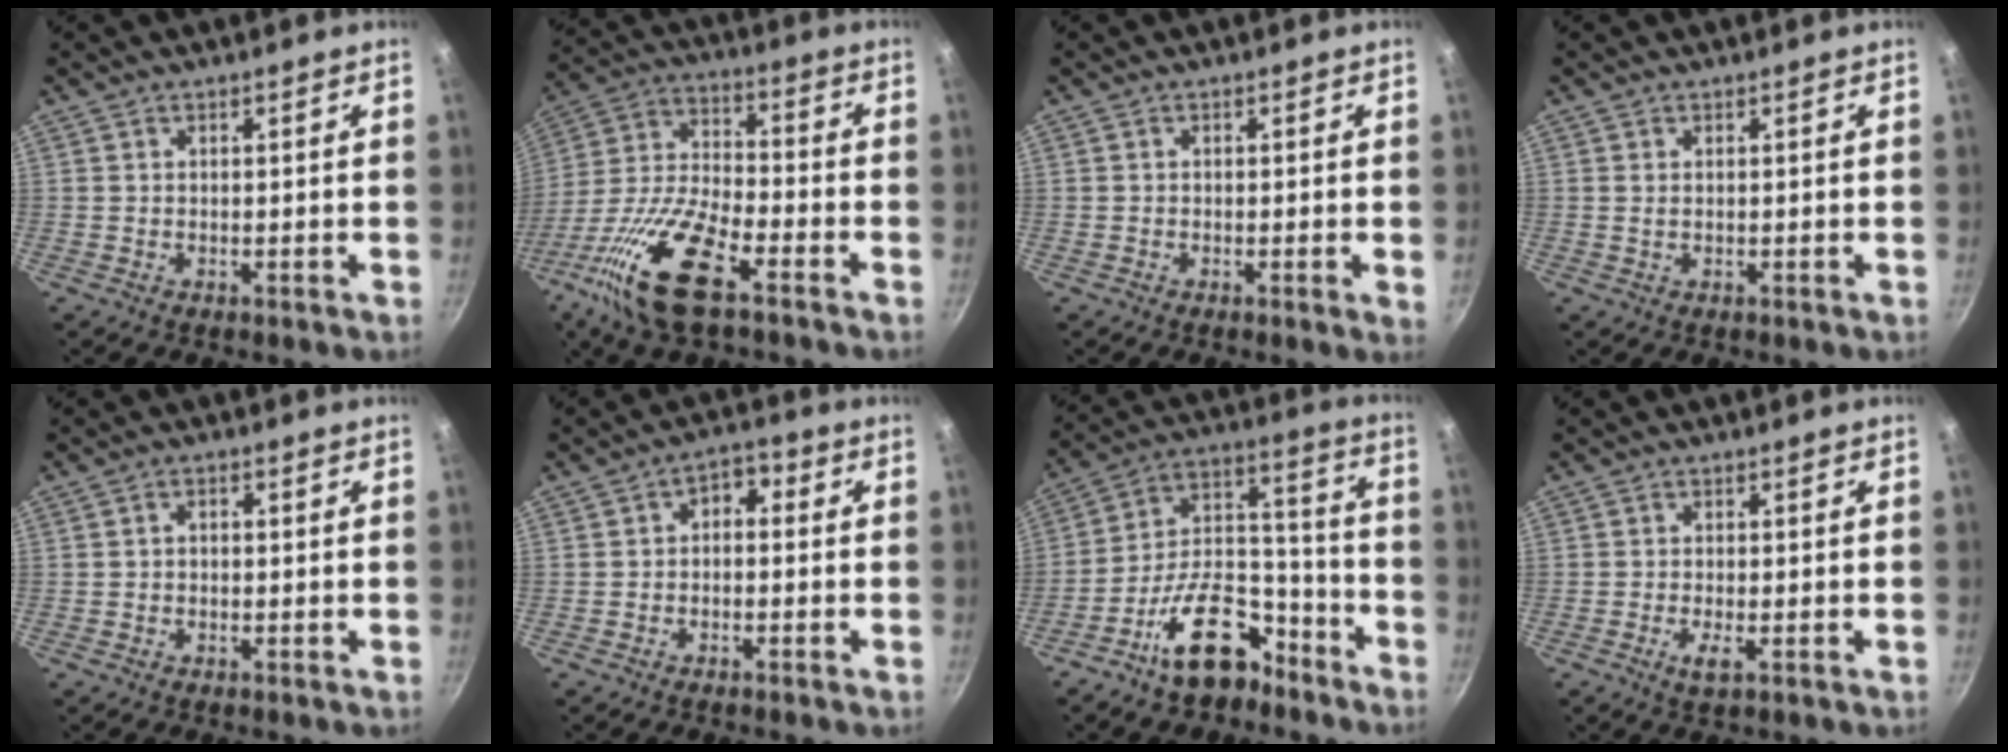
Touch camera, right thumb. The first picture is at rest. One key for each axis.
{"total": 18.2, "fx": -10.0, "fy": 6.3, "fz": 13.9, "tx": -0.273, "ty": 0.042, "tz": -0.207}
{"total": 1.6, "fx": -0.2, "fy": 0.0, "fz": 1.6, "tx": -0.026, "ty": -0.006, "tz": -0.004}
{"total": 0.9, "fx": 0.3, "fy": 0.5, "fz": 0.7, "tx": -0.014, "ty": -0.001, "tz": 0.005}
{"total": 1.2, "fx": -0.1, "fy": 0.8, "fz": 0.9, "tx": -0.020, "ty": 0.006, "tz": -0.002}
{"total": 4.0, "fx": -0.1, "fy": 2.8, "fz": 2.8, "tx": -0.024, "ty": 0.018, "tz": -0.011}
{"total": 16.9, "fx": -10.4, "fy": 8.5, "fz": 10.3, "tx": -0.136, "ty": 0.099, "tz": -0.173}
{"total": 2.7, "fx": -0.9, "fy": 0.6, "fz": 2.5, "tx": -0.052, "ty": -0.003, "tz": -0.016}